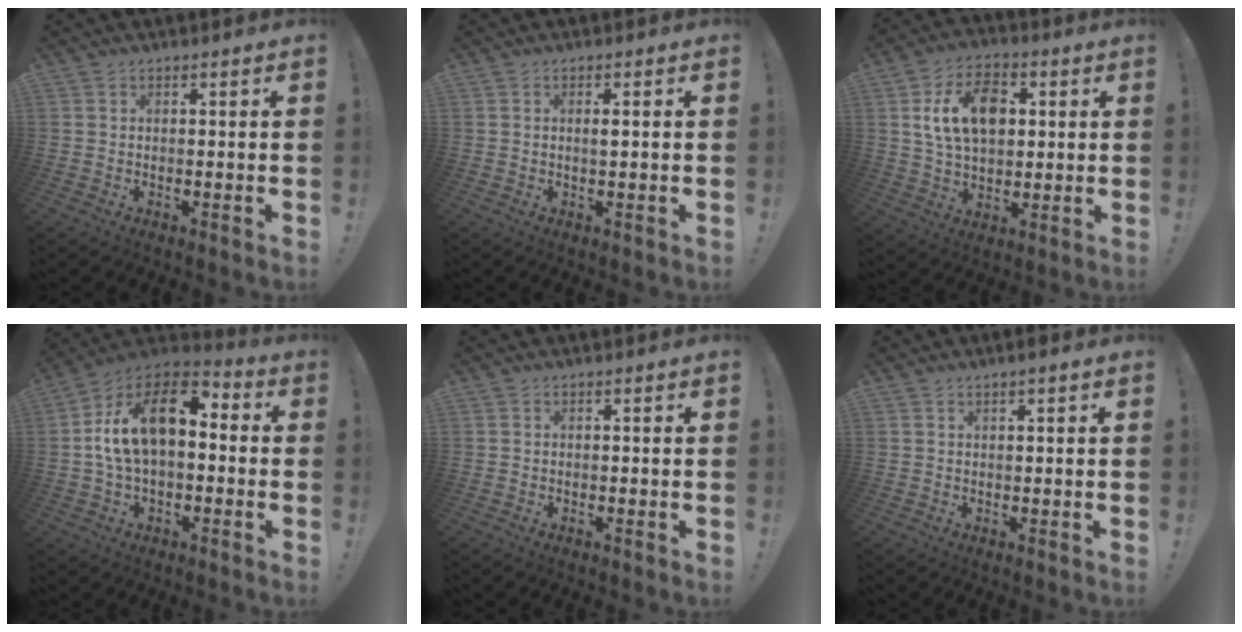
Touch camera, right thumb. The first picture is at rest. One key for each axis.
{"total": 1.0, "fx": 0.3, "fy": 0.0, "fz": 1.0, "tx": -0.012, "ty": -0.003, "tz": 0.003}
{"total": 15.5, "fx": 4.1, "fy": 11.1, "fz": 10.0, "tx": -0.146, "ty": 0.002, "tz": 0.081}
{"total": 17.0, "fx": 3.4, "fy": 9.0, "fz": 14.0, "tx": -0.236, "ty": -0.004, "tz": 0.058}
{"total": 0.0}
{"total": 1.5, "fx": 0.8, "fy": -0.1, "fz": 1.2, "tx": -0.023, "ty": 0.000, "tz": 0.013}